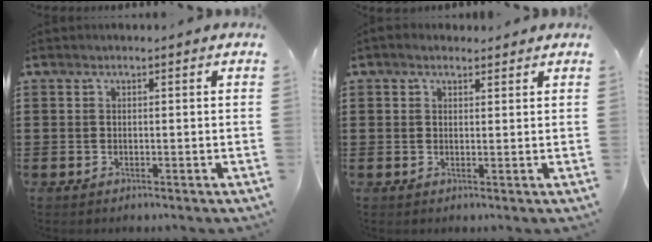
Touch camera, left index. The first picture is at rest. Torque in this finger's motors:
{"motor_torque": [2.14, 0.00, 0.26, 0.08]}